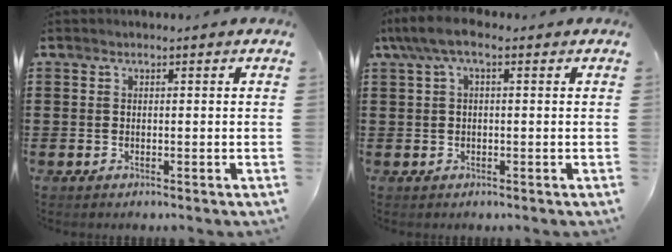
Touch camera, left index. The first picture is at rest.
{"total": 3.9, "force": [0.7, 1.2, 3.7], "torque": [-0.082, 0.001, 0.006]}